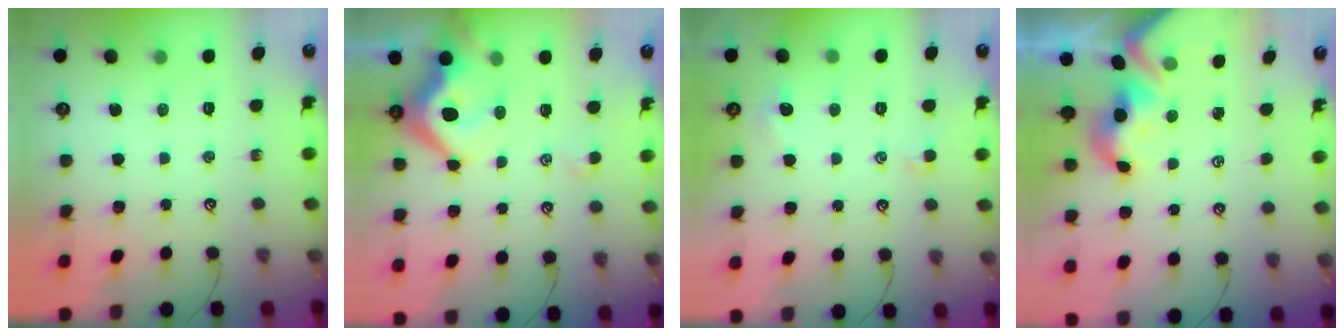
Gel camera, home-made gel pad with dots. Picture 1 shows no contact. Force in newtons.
{"total": 8.9, "press": 8.7, "slide": 1.5}
{"total": 0.5, "press": 0.2, "slide": 0.5}
{"total": 3.9, "press": 3.8, "slide": 0.8}